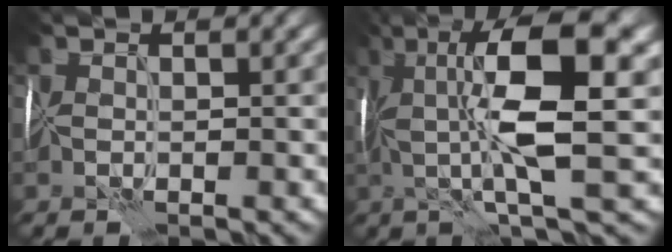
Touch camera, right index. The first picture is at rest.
{"total": 8.9, "force": [1.2, 1.4, 8.7], "torque": [-0.147, 0.012, 0.027]}